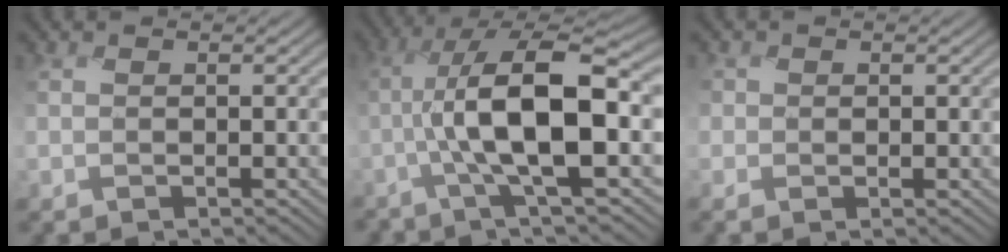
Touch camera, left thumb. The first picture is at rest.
{"total": 9.7, "force": [-1.1, 2.1, 9.4], "torque": [-0.169, 0.015, -0.032]}
{"total": 1.1, "force": [0.1, 0.7, -0.8], "torque": [0.017, -0.004, -0.003]}